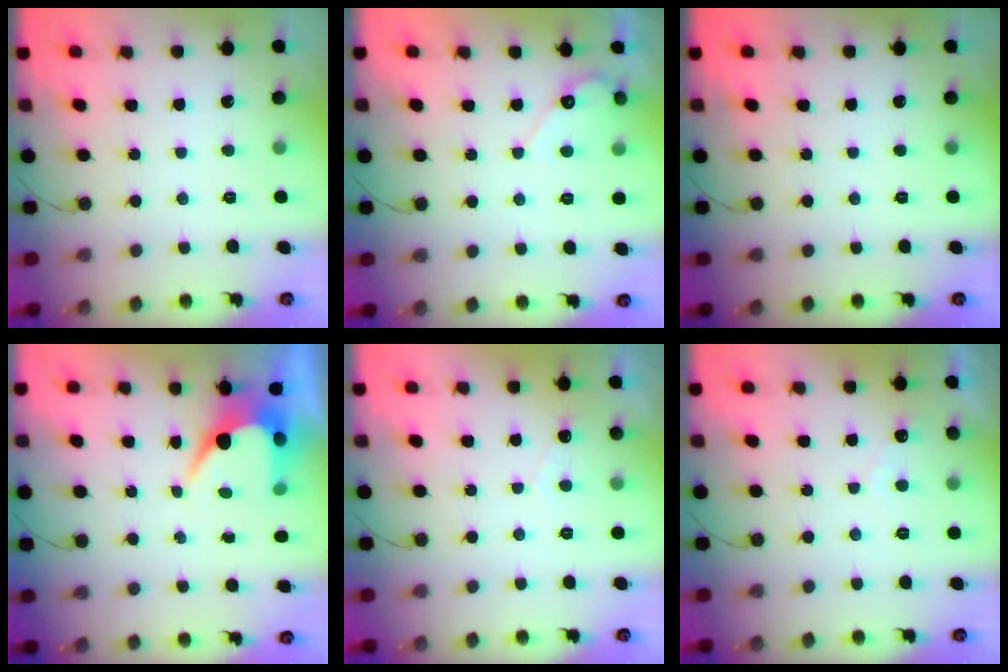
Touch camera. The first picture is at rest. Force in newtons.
{"total": 4.3, "press": 4.3, "slide": 0.3}
{"total": 0.0}
{"total": 6.7, "press": 6.7, "slide": 0.3}
{"total": 2.5, "press": 2.5, "slide": 0.1}
{"total": 3.0, "press": 3.0, "slide": 0.1}